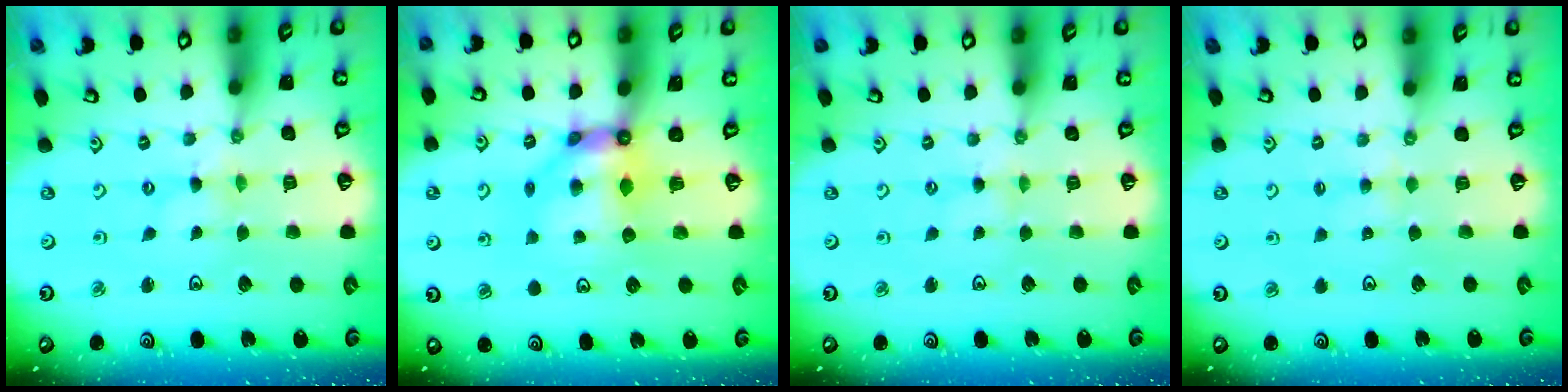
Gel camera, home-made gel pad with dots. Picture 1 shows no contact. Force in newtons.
{"total": 7.3, "press": 7.2, "slide": 0.7}
{"total": 1.6, "press": 1.5, "slide": 0.4}
{"total": 2.0, "press": 2.0, "slide": 0.3}